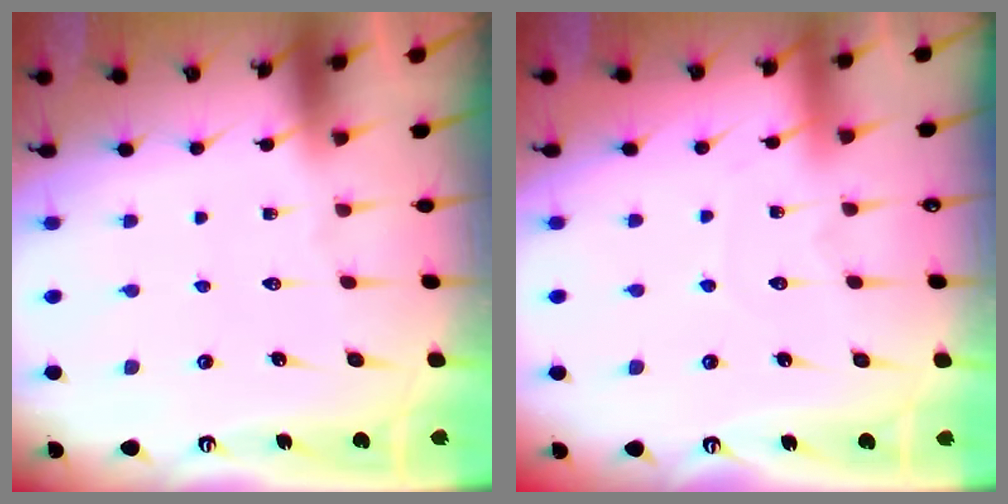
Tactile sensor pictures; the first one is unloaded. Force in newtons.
{"total": 2.7, "press": 2.7, "slide": 0.4}